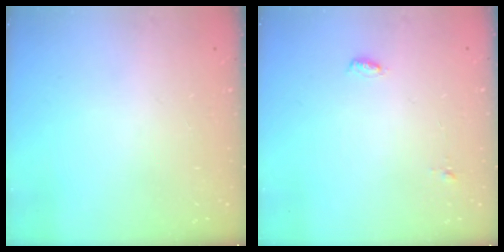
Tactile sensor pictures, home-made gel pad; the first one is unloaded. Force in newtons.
{"total": 5.0, "press": 4.1, "slide": 2.8}